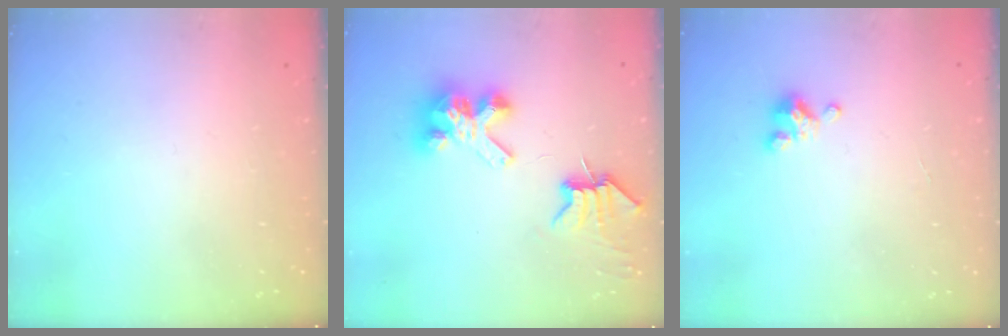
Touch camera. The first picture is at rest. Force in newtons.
{"total": 8.2, "press": 8.1, "slide": 0.9}
{"total": 3.6, "press": 3.6, "slide": 0.2}